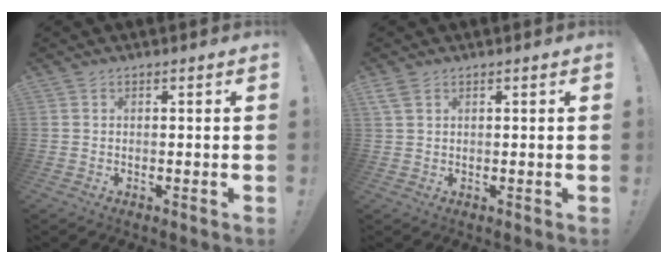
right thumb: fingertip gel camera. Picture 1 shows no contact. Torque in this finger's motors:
{"motor_torque": [-0.32, 0.40, 0.16, -0.19, 0.02]}